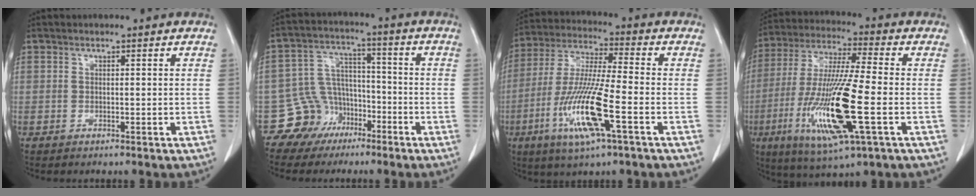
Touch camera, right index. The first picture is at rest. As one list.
[{"total": 8.9, "force": [-5.3, 7.1, 0.4], "torque": [-0.005, 0.037, -0.086]}, {"total": 14.6, "force": [-5.2, 1.0, 13.6], "torque": [-0.281, -0.019, -0.099]}, {"total": 18.3, "force": [-4.8, 1.5, 17.5], "torque": [-0.363, -0.024, -0.086]}]